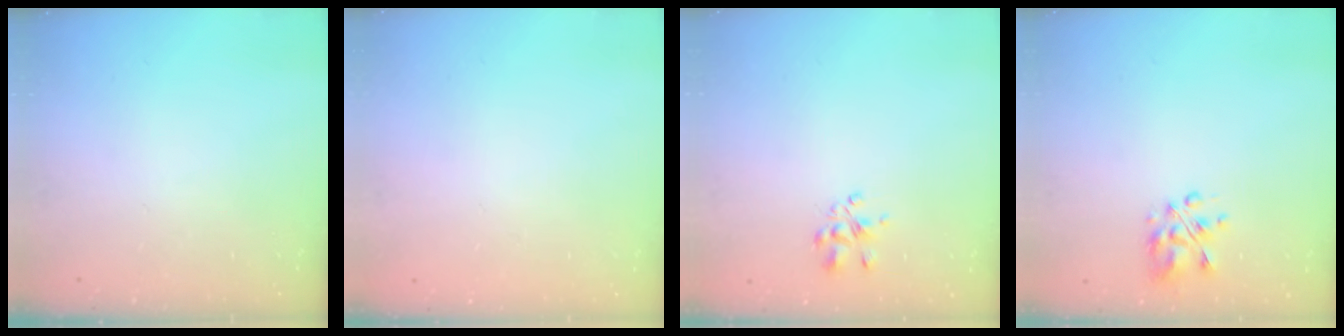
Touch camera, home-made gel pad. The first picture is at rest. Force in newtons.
{"total": 1.8, "press": 1.8, "slide": 0.2}
{"total": 3.9, "press": 3.7, "slide": 1.4}
{"total": 6.4, "press": 6.2, "slide": 1.3}